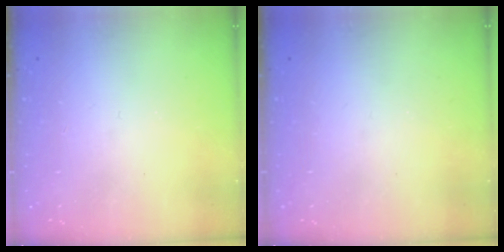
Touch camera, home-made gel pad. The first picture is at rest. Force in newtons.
{"total": 0.0}